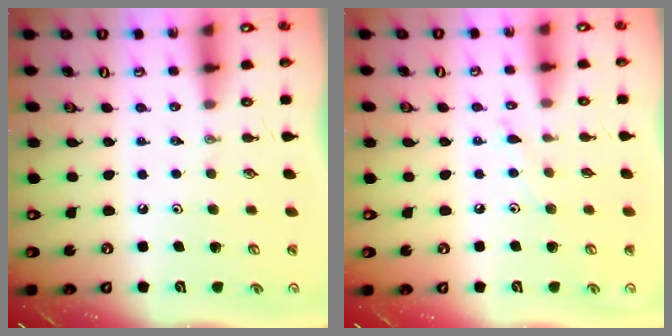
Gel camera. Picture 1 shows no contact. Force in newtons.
{"total": 5.8, "press": 5.8, "slide": 0.7}